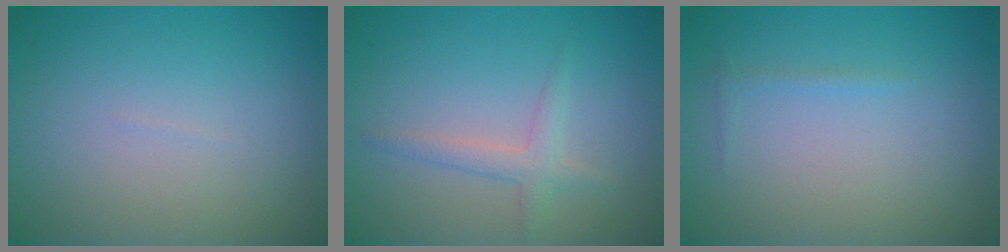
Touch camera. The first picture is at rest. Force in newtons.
{"total": 1.2, "press": 1.2, "slide": 0.1}
{"total": 0.6, "press": 0.6, "slide": 0.1}